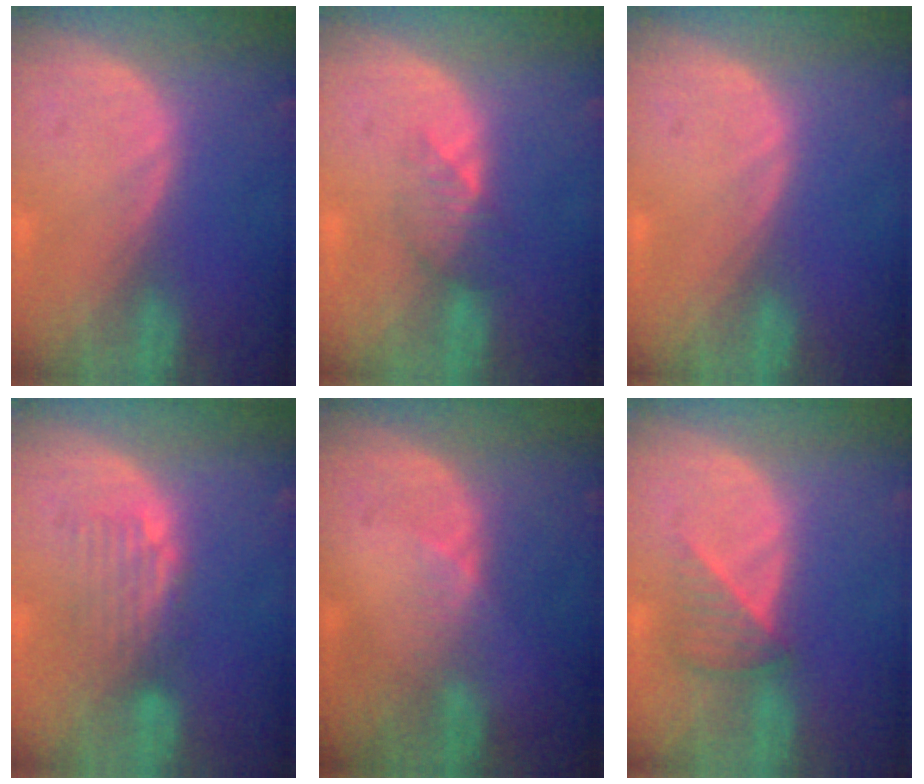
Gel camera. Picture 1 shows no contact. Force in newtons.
{"total": 3.5, "press": 3.1, "slide": 1.6}
{"total": 0.0}
{"total": 4.7, "press": 4.0, "slide": 2.5}
{"total": 2.3, "press": 1.8, "slide": 1.4}
{"total": 3.5, "press": 3.5, "slide": 0.4}